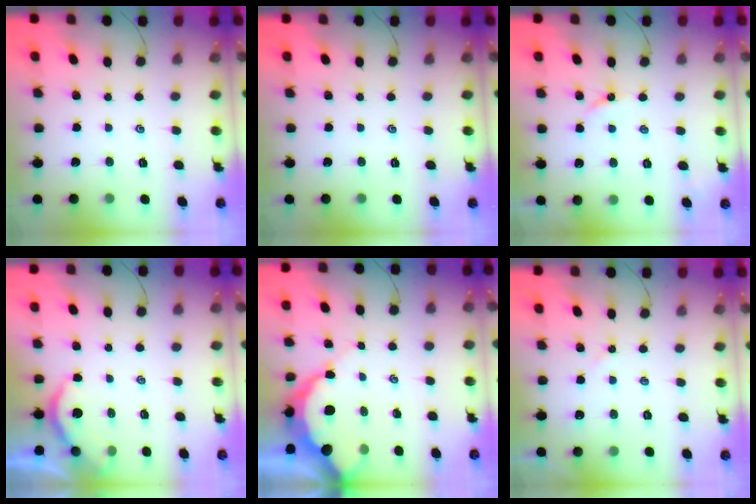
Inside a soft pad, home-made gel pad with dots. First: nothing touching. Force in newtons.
{"total": 0.0}
{"total": 2.6, "press": 2.6, "slide": 0.4}
{"total": 3.4, "press": 3.4, "slide": 0.3}
{"total": 7.5, "press": 7.4, "slide": 0.9}
{"total": 3.8, "press": 3.8, "slide": 0.4}